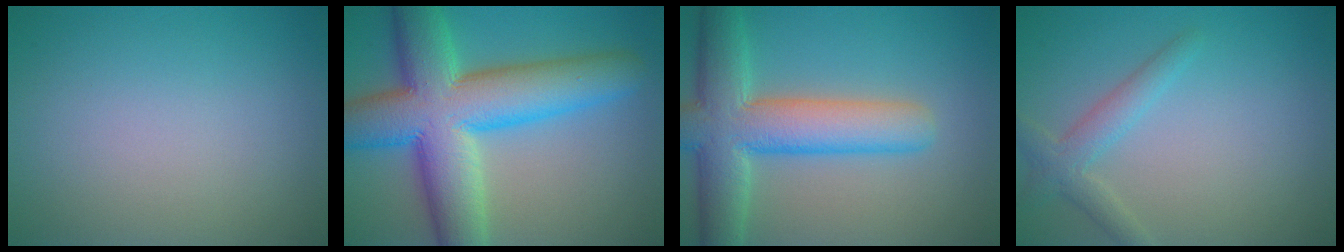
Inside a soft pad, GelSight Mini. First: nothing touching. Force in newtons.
{"total": 13.0, "press": 12.9, "slide": 0.6}
{"total": 8.7, "press": 8.7, "slide": 0.5}
{"total": 2.5, "press": 2.5, "slide": 0.1}